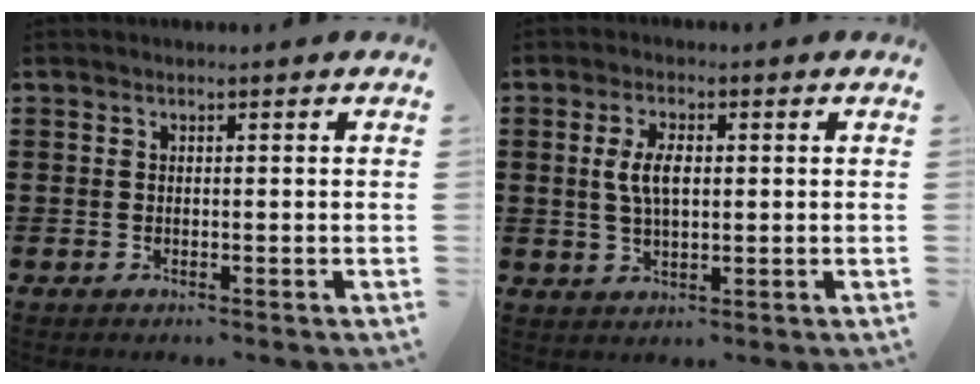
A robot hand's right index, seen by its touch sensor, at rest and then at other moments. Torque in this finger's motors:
{"motor_torque": [0.88, 0.56, 0.20, 0.12]}